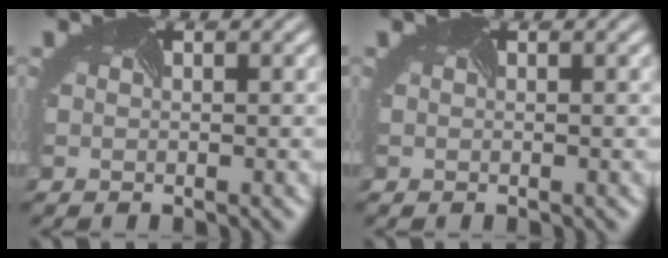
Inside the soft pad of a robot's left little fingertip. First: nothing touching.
{"total": 0.0}